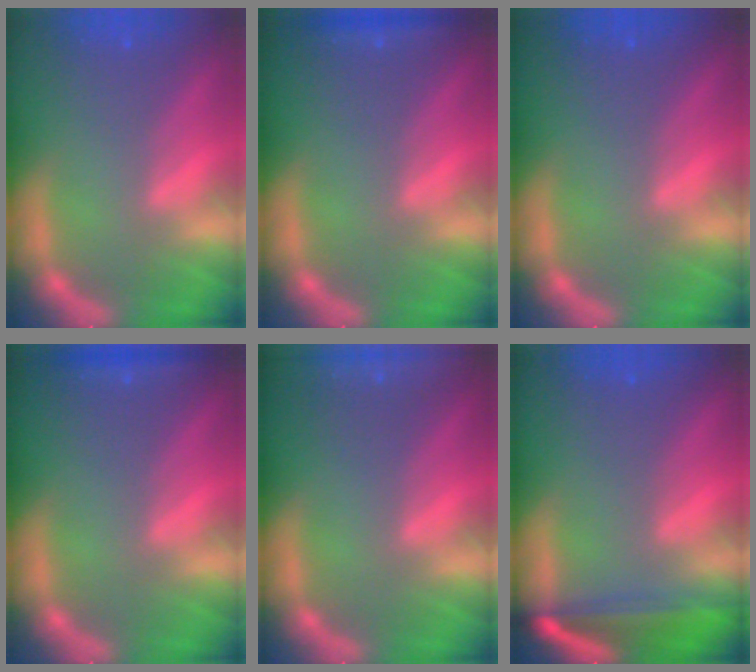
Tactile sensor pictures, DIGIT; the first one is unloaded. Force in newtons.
{"total": 1.4}
{"total": 0.0}
{"total": 1.4}
{"total": 9.0}
{"total": 6.5}